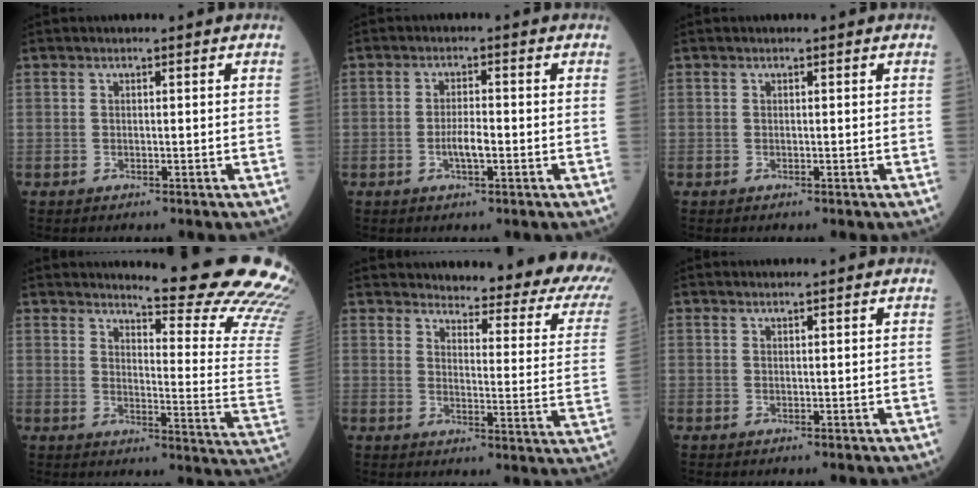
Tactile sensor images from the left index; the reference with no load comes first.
{"total": 3.0, "force": [-0.9, 0.7, 2.8], "torque": [-0.056, 0.002, -0.017]}
{"total": 0.0}
{"total": 19.7, "force": [17.9, -0.5, 8.1], "torque": [-0.110, -0.135, 0.199]}
{"total": 21.4, "force": [19.4, 2.4, 8.7], "torque": [-0.097, -0.089, 0.209]}
{"total": 0.6, "force": [0.5, 0.0, 0.1], "torque": [-0.008, 0.002, 0.011]}